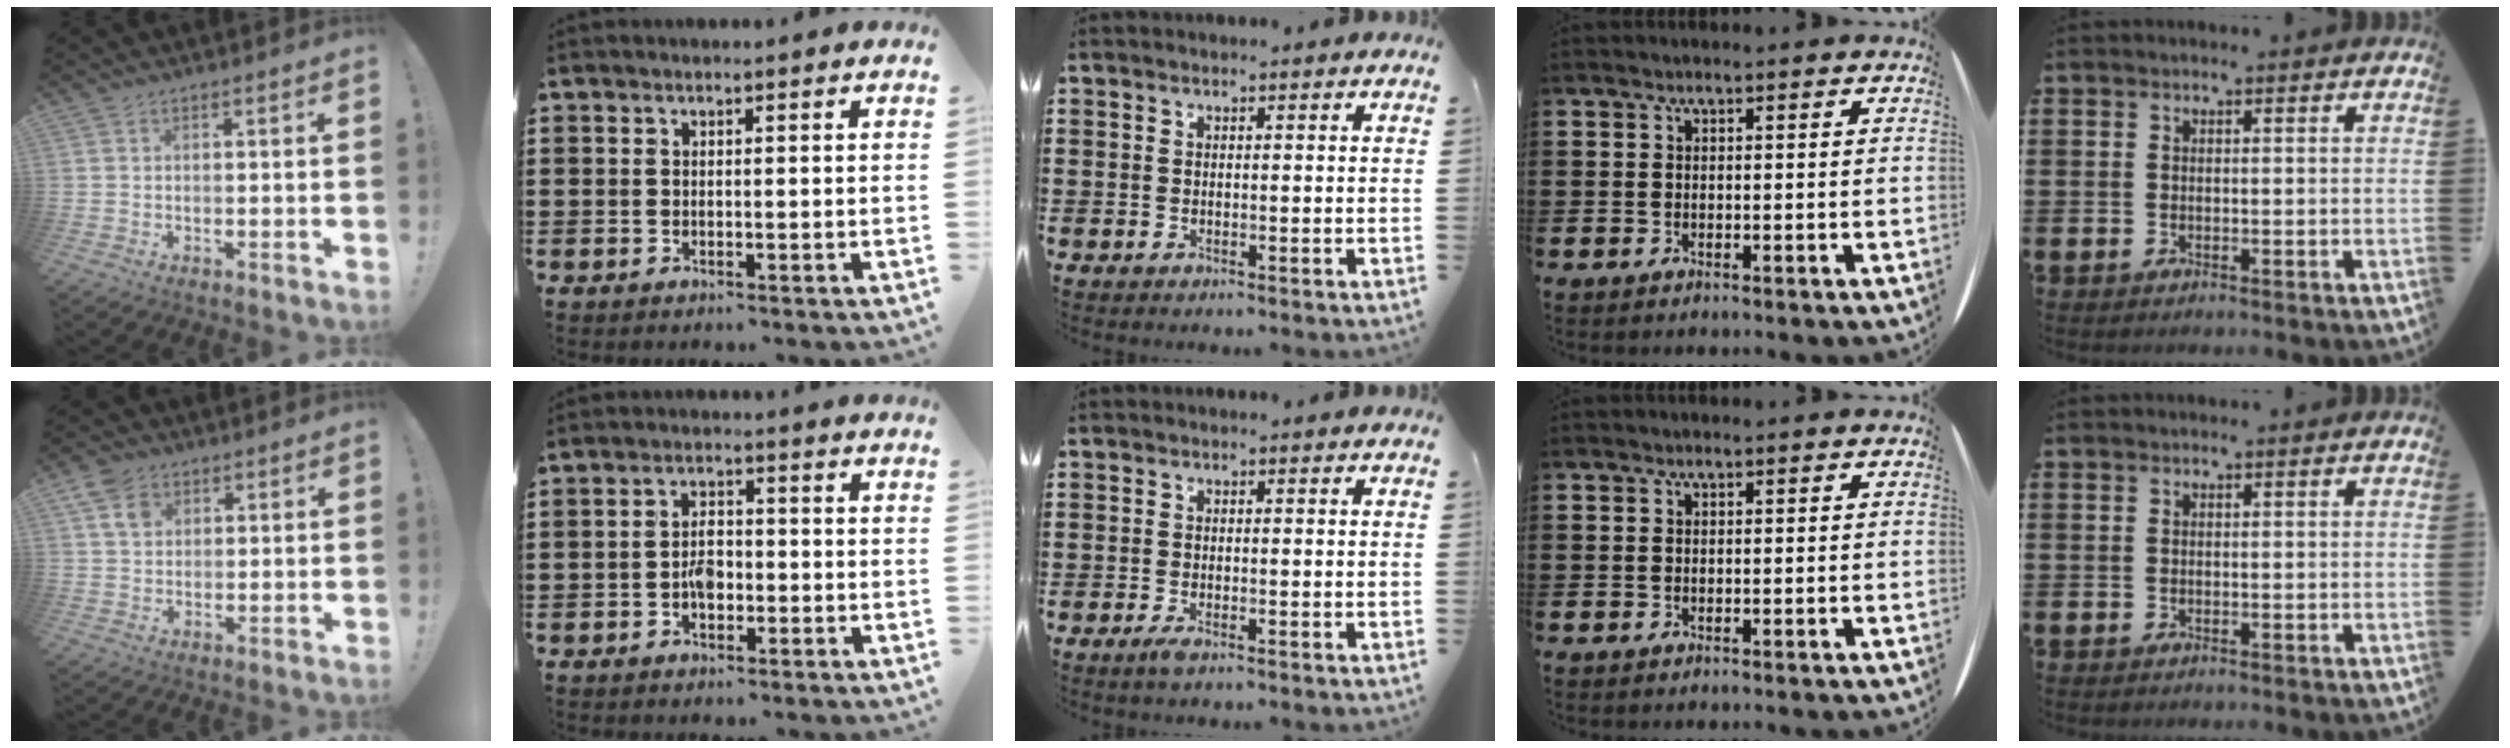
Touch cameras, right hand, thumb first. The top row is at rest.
{"thumb": {"total": 7.1, "force": [3.4, 5.1, 3.6], "torque": [-0.054, -0.005, 0.066]}, "index": {"total": 3.3, "force": [-1.0, 1.8, 2.6], "torque": [-0.057, 0.003, -0.022]}, "middle": {"total": 1.1, "force": [-0.6, 0.2, 0.9], "torque": [-0.027, -0.007, -0.013]}}